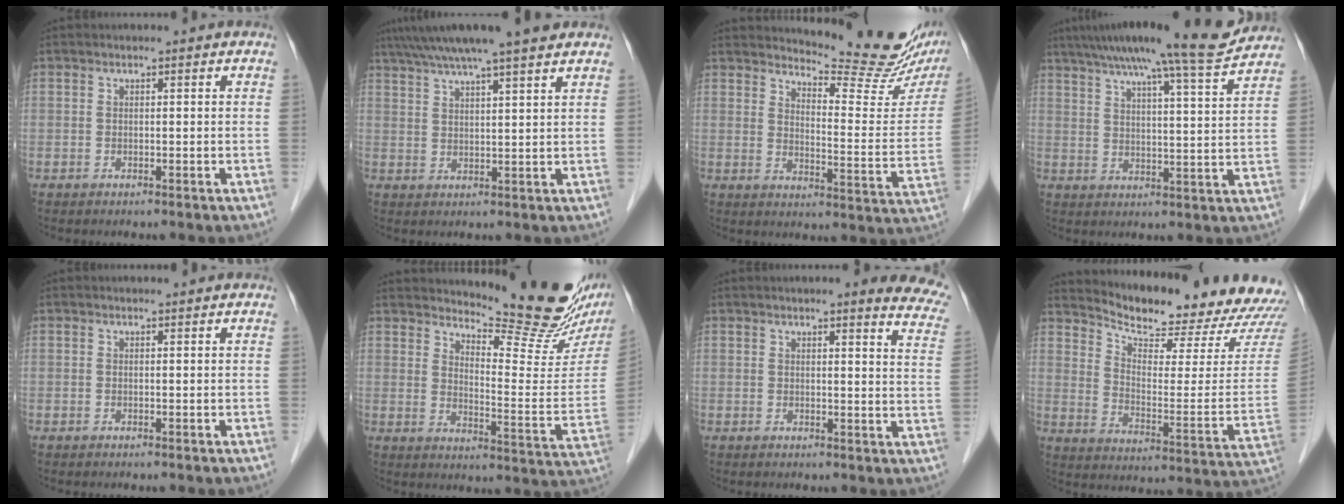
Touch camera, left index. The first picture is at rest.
{"total": 12.7, "force": [10.5, 0.0, 7.1], "torque": [-0.125, 0.034, 0.151]}
{"total": 16.9, "force": [15.5, 1.7, 6.5], "torque": [-0.089, -0.079, 0.184]}
{"total": 16.9, "force": [14.7, -0.6, 8.3], "torque": [-0.133, -0.004, 0.203]}
{"total": 0.0}
{"total": 18.3, "force": [16.4, 1.7, 8.0], "torque": [-0.115, -0.085, 0.208]}
{"total": 10.4, "force": [9.1, 1.2, 4.9], "torque": [-0.030, -0.033, 0.070]}
{"total": 21.1, "force": [20.2, 2.4, 5.5], "torque": [-0.089, -0.099, 0.256]}